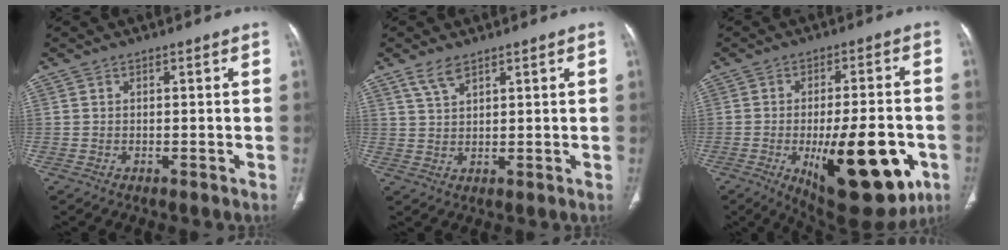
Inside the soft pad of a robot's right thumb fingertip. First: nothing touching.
{"total": 3.6, "force": [2.6, 1.4, 2.1], "torque": [-0.041, -0.006, 0.059]}
{"total": 21.3, "force": [-6.9, 8.3, 18.4], "torque": [-0.220, 0.012, -0.080]}